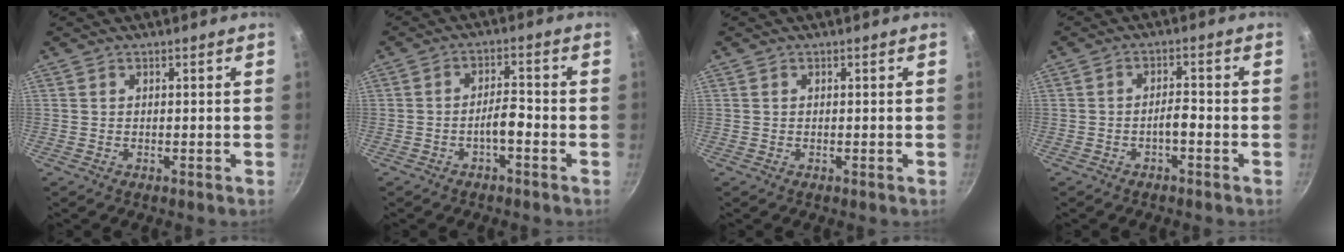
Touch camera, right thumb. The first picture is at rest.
{"total": 3.8, "force": [-1.9, 1.2, 3.1], "torque": [-0.050, 0.025, -0.034]}
{"total": 0.0}
{"total": 2.6, "force": [-1.4, 0.8, 2.1], "torque": [-0.032, 0.020, -0.025]}